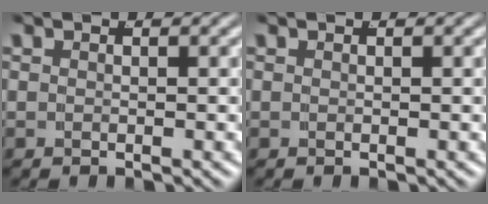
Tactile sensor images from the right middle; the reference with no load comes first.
{"total": 0.0}